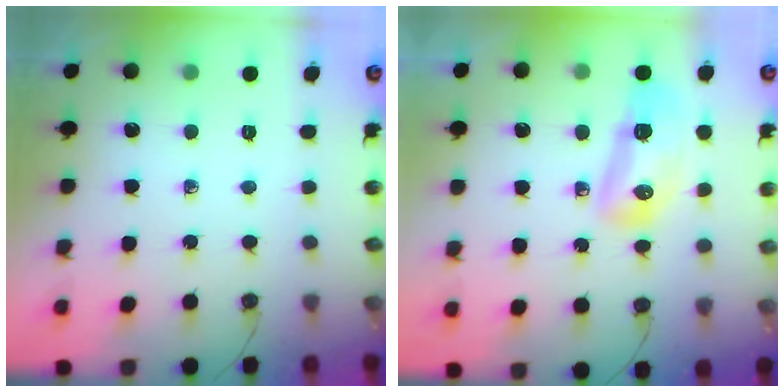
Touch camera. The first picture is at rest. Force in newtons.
{"total": 13.9, "press": 11.8, "slide": 7.2}